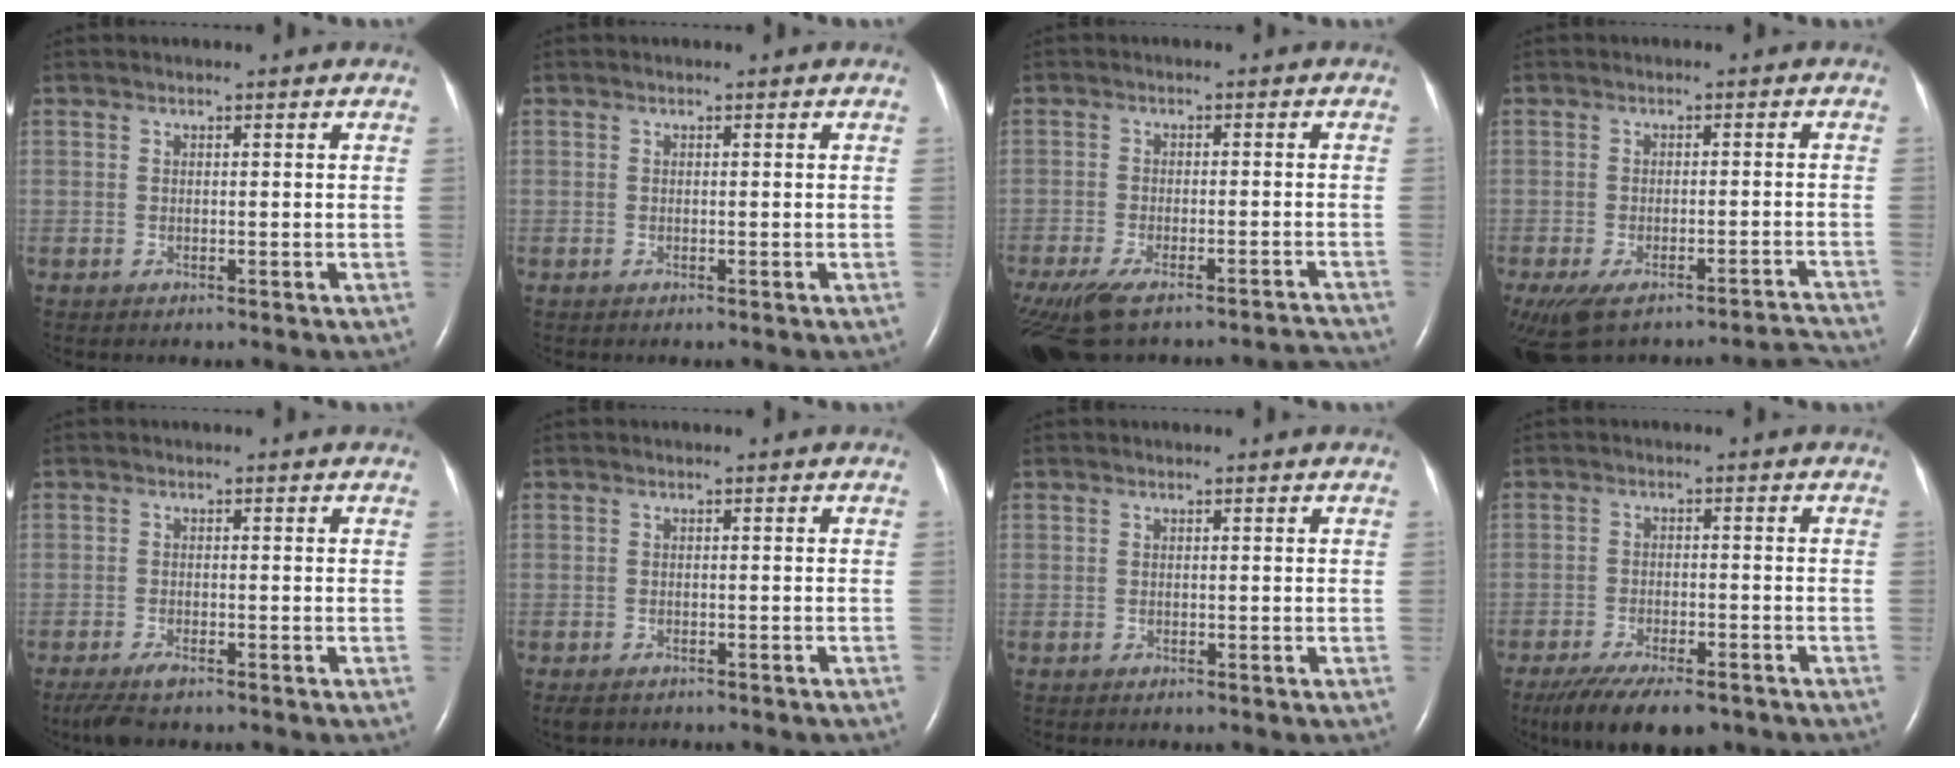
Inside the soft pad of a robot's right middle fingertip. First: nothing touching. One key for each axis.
{"total": 0.0}
{"total": 13.2, "fx": -11.7, "fy": 2.0, "fz": 5.8, "tx": -0.112, "ty": 0.000, "tz": -0.176}
{"total": 9.0, "fx": -8.2, "fy": 0.8, "fz": 3.7, "tx": -0.061, "ty": 0.012, "tz": -0.118}
{"total": 3.9, "fx": -2.9, "fy": 0.9, "fz": 2.4, "tx": -0.053, "ty": -0.010, "tz": -0.049}
{"total": 5.2, "fx": -4.4, "fy": 1.6, "fz": 2.3, "tx": -0.036, "ty": -0.008, "tz": -0.051}
{"total": 0.0}
{"total": 12.2, "fx": -9.2, "fy": 3.9, "fz": 7.0, "tx": -0.118, "ty": -0.016, "tz": -0.141}